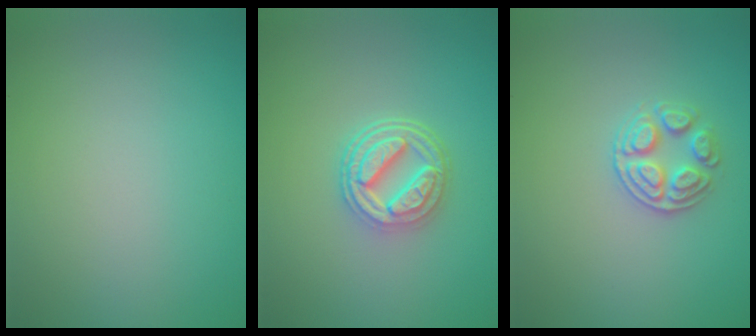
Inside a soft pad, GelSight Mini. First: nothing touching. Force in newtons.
{"total": 4.7, "press": 3.7, "slide": 2.9}
{"total": 2.8, "press": 2.7, "slide": 0.7}